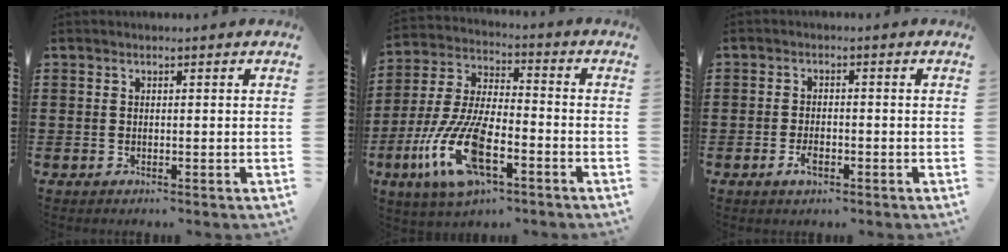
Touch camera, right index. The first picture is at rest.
{"total": 13.4, "force": [-6.3, 5.1, 10.7], "torque": [-0.253, -0.009, -0.123]}
{"total": 2.5, "force": [-1.2, 1.1, 2.0], "torque": [-0.044, -0.004, -0.023]}